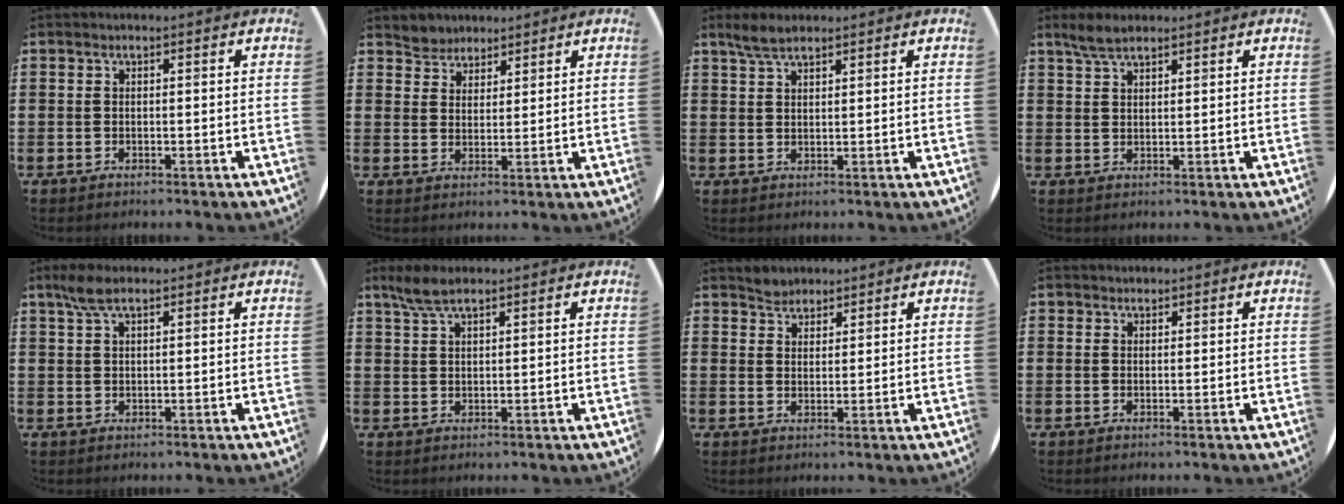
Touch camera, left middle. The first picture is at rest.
{"total": 3.3, "force": [2.9, 1.3, -0.7], "torque": [0.002, -0.001, 0.058]}
{"total": 3.2, "force": [2.7, 1.0, 1.5], "torque": [-0.036, 0.005, 0.050]}
{"total": 3.2, "force": [2.7, 1.0, 1.5], "torque": [-0.035, 0.006, 0.050]}
{"total": 3.3, "force": [2.3, 1.0, 2.2], "torque": [-0.049, 0.006, 0.041]}
{"total": 3.8, "force": [2.9, 1.0, 2.2], "torque": [-0.050, 0.004, 0.054]}
{"total": 2.5, "force": [2.4, 0.9, -0.3], "torque": [0.000, 0.003, 0.047]}
{"total": 0.9, "force": [0.8, 0.3, -0.1], "torque": [0.001, 0.002, 0.017]}